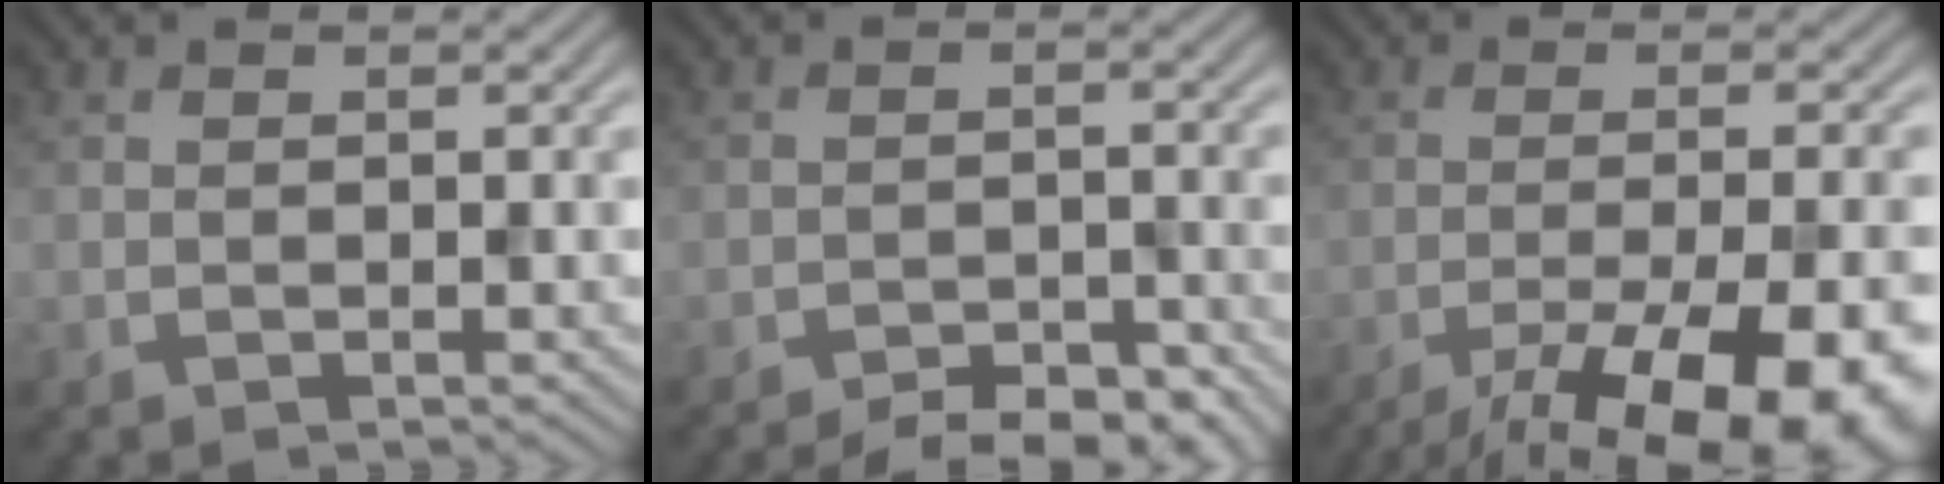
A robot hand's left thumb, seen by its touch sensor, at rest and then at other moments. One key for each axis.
{"total": 5.8, "fx": -5.2, "fy": 1.3, "fz": 2.3, "tx": -0.041, "ty": 0.000, "tz": -0.075}
{"total": 15.8, "fx": -10.7, "fy": 4.2, "fz": 10.9, "tx": -0.159, "ty": -0.030, "tz": -0.145}